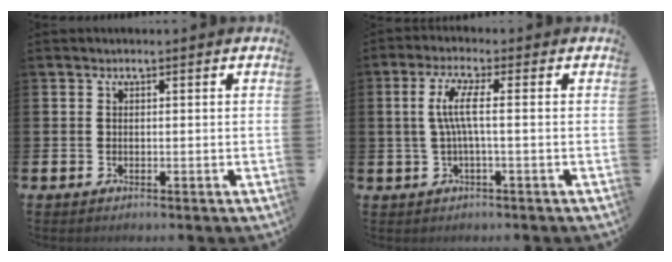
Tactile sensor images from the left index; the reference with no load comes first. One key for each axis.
{"total": 4.9, "fx": 0.3, "fy": 0.6, "fz": 4.8, "tx": -0.102, "ty": 0.002, "tz": 0.000}